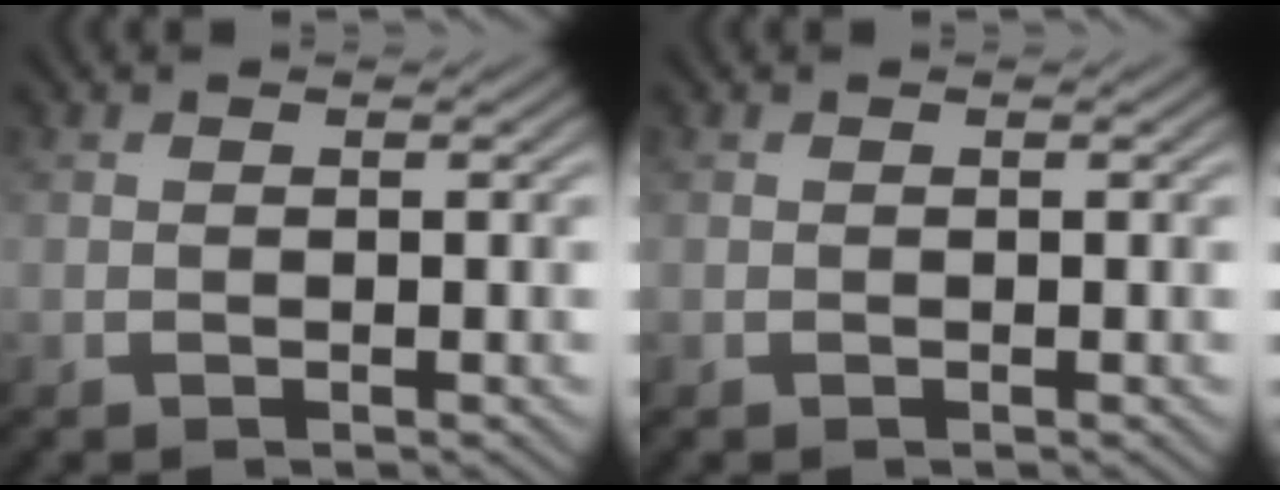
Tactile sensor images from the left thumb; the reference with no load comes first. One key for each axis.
{"total": 0.0}